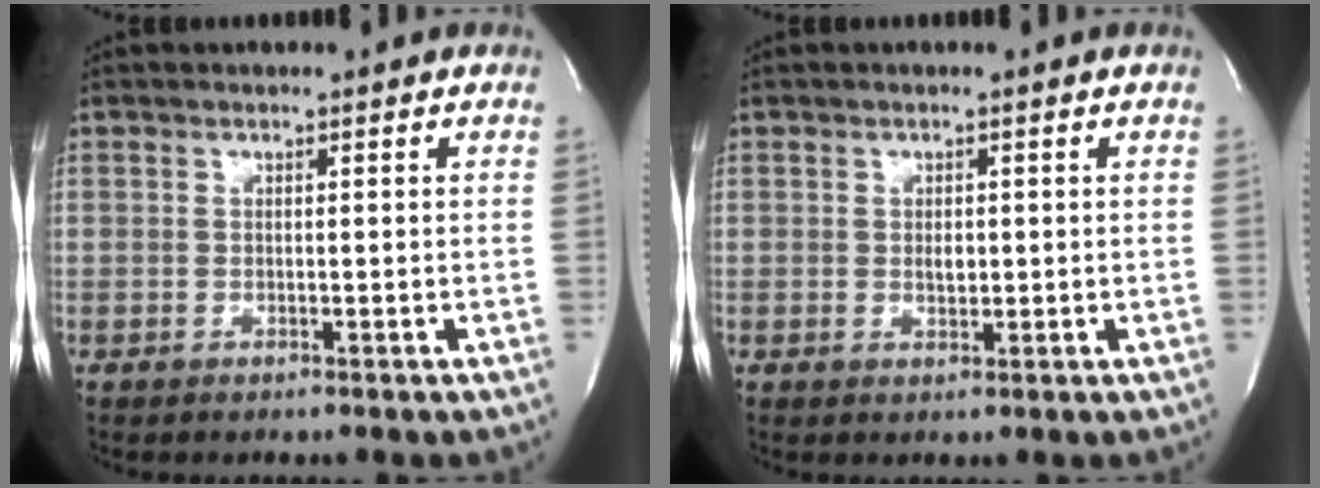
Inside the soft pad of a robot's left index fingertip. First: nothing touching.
{"total": 1.4, "force": [-0.1, 0.8, 1.2], "torque": [-0.020, -0.007, 0.000]}